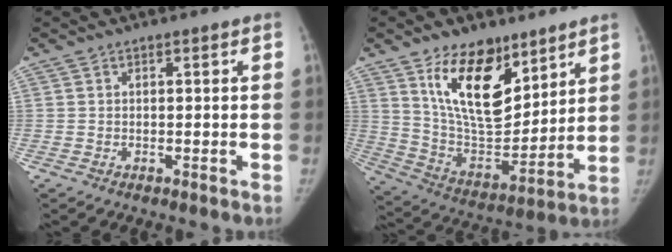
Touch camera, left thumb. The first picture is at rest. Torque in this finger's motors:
{"motor_torque": [0.58, 0.45, 1.77, -1.00, 0.45]}